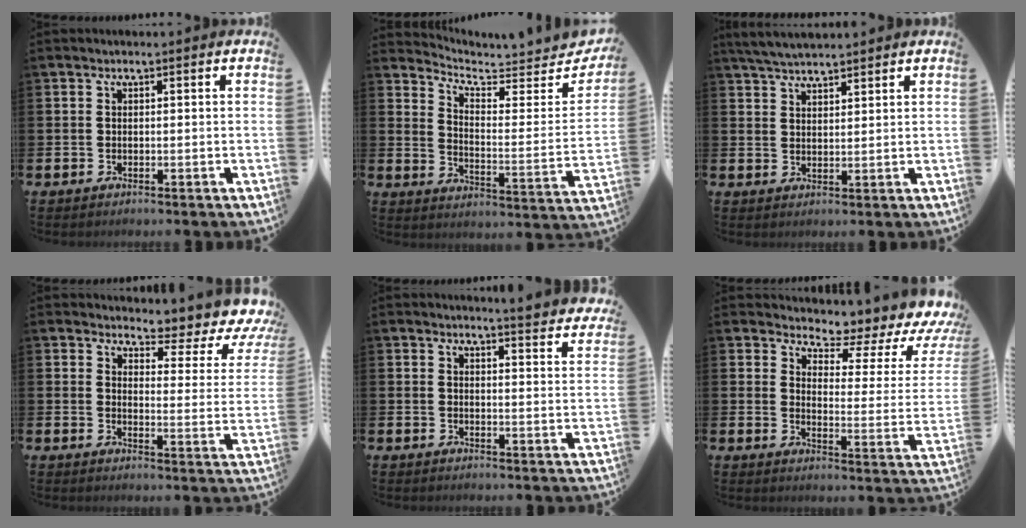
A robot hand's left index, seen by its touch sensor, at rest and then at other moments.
{"total": 5.0, "force": [4.7, 1.3, 1.2], "torque": [-0.033, -0.056, 0.072]}
{"total": 4.4, "force": [4.2, 0.6, 1.0], "torque": [-0.026, -0.016, 0.076]}
{"total": 4.3, "force": [3.7, 1.3, 1.6], "torque": [-0.025, -0.048, 0.050]}
{"total": 4.4, "force": [4.4, -0.3, 0.4], "torque": [-0.001, -0.033, 0.075]}
{"total": 5.6, "force": [5.2, 1.3, 1.6], "torque": [-0.034, -0.053, 0.078]}